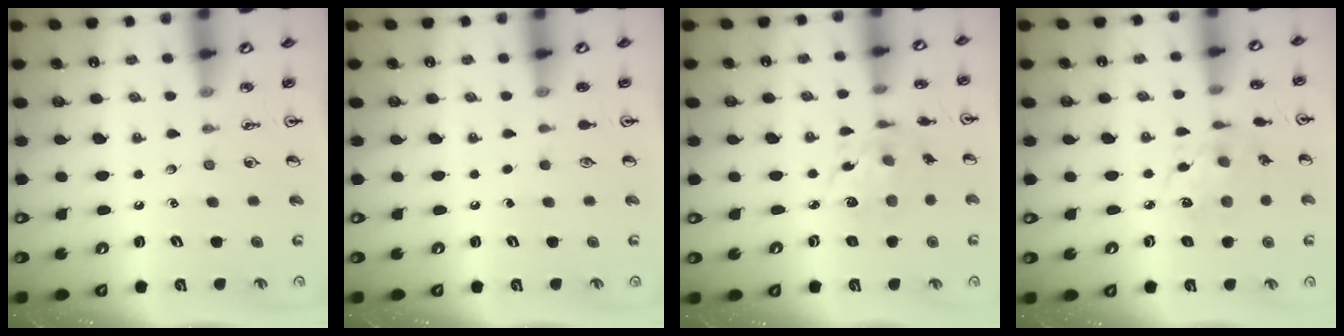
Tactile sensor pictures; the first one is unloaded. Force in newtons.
{"total": 0.0}
{"total": 8.5, "press": 8.4, "slide": 0.7}
{"total": 6.2, "press": 6.2, "slide": 0.5}